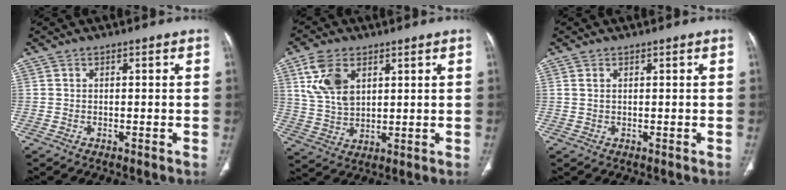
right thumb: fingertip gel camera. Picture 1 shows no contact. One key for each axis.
{"total": 10.0, "fx": 4.2, "fy": 6.1, "fz": 6.6, "tx": -0.119, "ty": -0.010, "tz": 0.091}
{"total": 1.0, "fx": 0.5, "fy": 0.6, "fz": 0.7, "tx": -0.016, "ty": 0.001, "tz": 0.015}